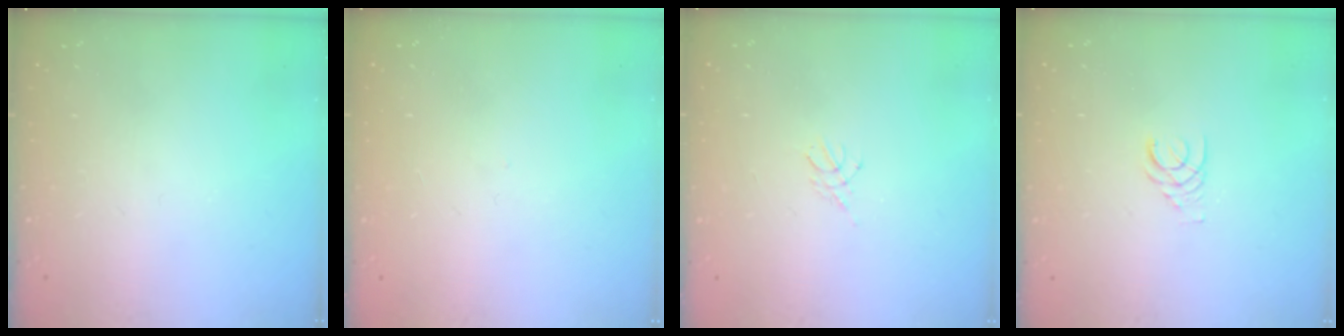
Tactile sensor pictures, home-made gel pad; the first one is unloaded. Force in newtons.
{"total": 0.0}
{"total": 3.0, "press": 2.9, "slide": 0.6}
{"total": 1.7, "press": 1.7, "slide": 0.2}